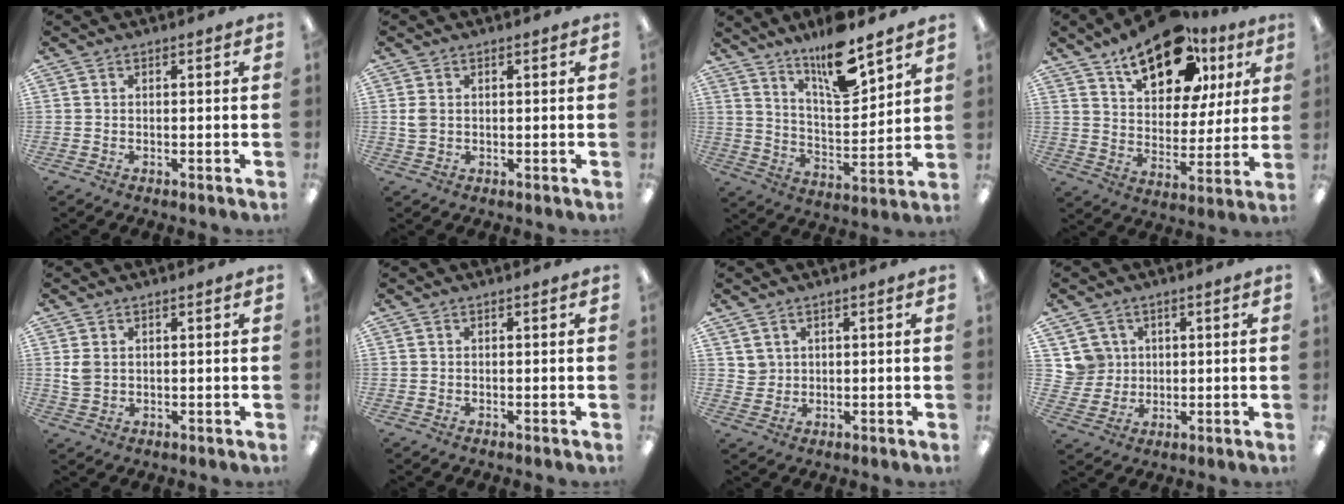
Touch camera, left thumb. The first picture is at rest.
{"total": 2.1, "force": [0.6, 1.4, 1.4], "torque": [-0.029, 0.004, 0.010]}
{"total": 14.7, "force": [11.2, 3.9, 8.6], "torque": [-0.140, -0.069, 0.188]}
{"total": 20.6, "force": [12.5, 10.5, 12.5], "torque": [-0.192, -0.055, 0.214]}
{"total": 3.2, "force": [1.1, 2.3, 1.9], "torque": [-0.032, 0.000, 0.020]}
{"total": 0.0}
{"total": 2.8, "force": [2.0, 1.9, 0.0], "torque": [-0.008, -0.007, 0.038]}
{"total": 5.9, "force": [2.5, 5.3, -0.3], "torque": [-0.006, -0.001, 0.050]}